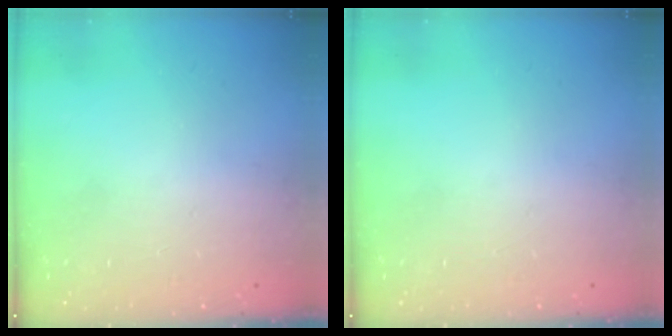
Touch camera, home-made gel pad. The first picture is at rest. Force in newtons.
{"total": 0.0}